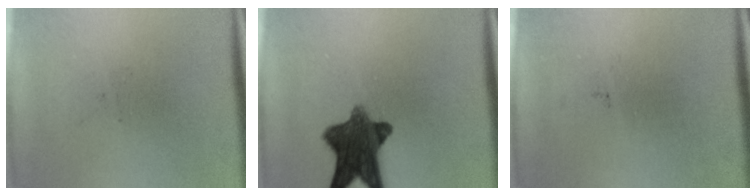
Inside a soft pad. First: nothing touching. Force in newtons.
{"total": 10.3}
{"total": 0.0}